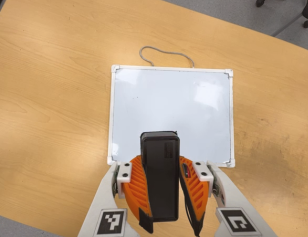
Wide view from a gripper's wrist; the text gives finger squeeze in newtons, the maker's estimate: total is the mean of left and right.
{"total": 8.9, "left": 7.4, "right": 10.4}